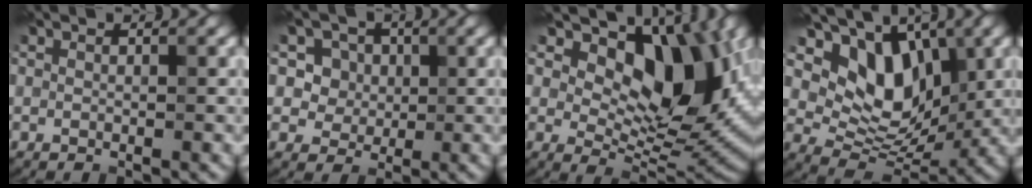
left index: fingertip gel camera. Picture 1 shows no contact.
{"total": 5.8, "force": [2.7, 4.7, 2.0], "torque": [-0.035, 0.010, 0.032]}
{"total": 12.4, "force": [4.9, 6.9, 9.0], "torque": [-0.119, 0.001, 0.082]}
{"total": 8.2, "force": [3.5, 5.6, 4.9], "torque": [-0.075, -0.011, 0.057]}